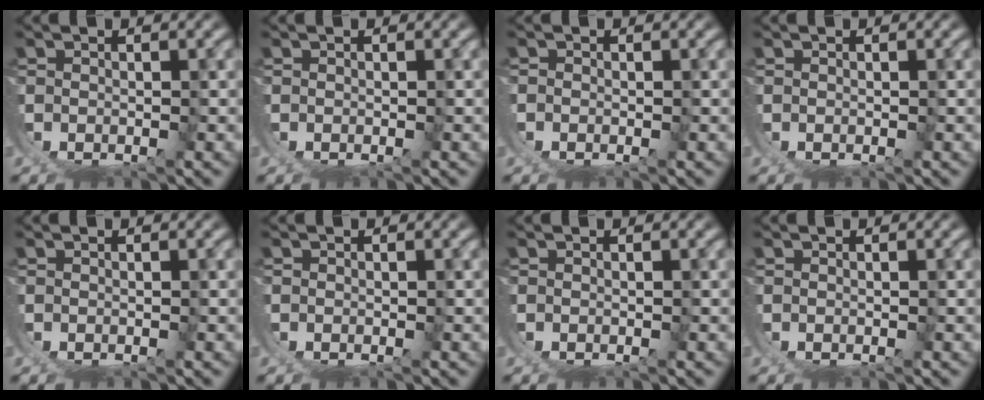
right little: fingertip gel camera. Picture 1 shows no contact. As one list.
[{"total": 0.0}, {"total": 0.7, "force": [-0.5, 0.3, -0.2], "torque": [0.006, -0.002, -0.013]}, {"total": 0.0}, {"total": 0.0}, {"total": 0.0}, {"total": 0.0}, {"total": 0.0}]